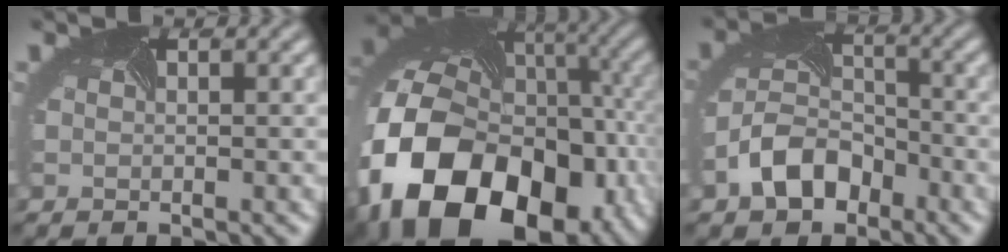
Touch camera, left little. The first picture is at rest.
{"total": 20.2, "force": [-6.1, 15.2, 11.8], "torque": [-0.273, -0.056, -0.090]}
{"total": 4.7, "force": [-2.7, 3.3, 1.9], "torque": [-0.042, 0.006, -0.060]}